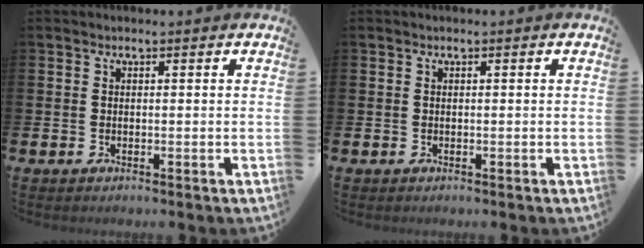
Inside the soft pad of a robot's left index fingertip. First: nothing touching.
{"total": 0.0}